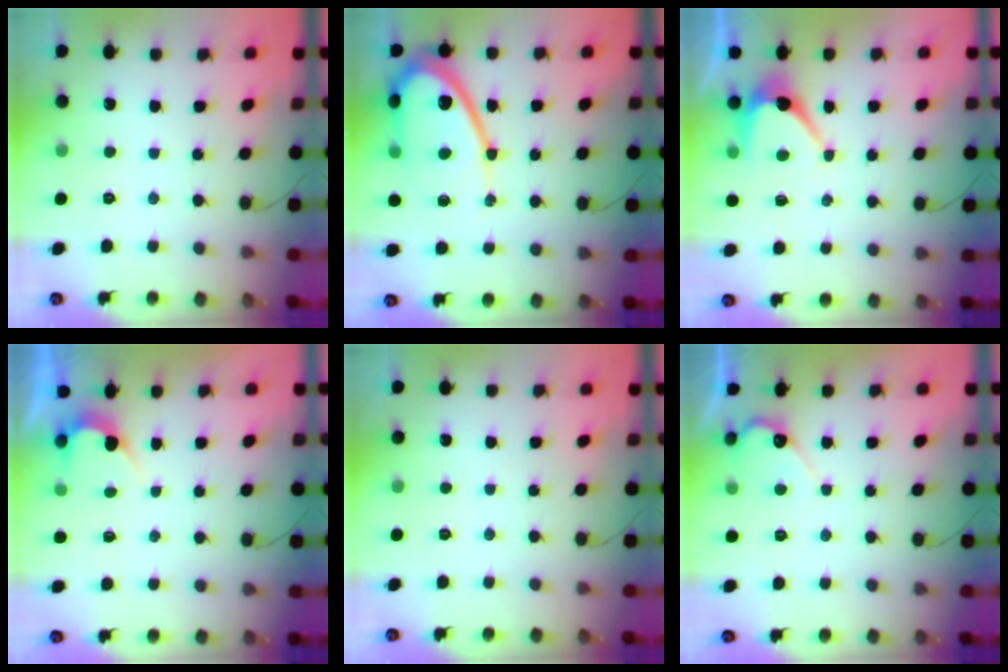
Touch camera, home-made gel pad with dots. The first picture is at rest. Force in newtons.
{"total": 13.8, "press": 13.8, "slide": 1.3}
{"total": 6.8, "press": 6.7, "slide": 0.6}
{"total": 2.7, "press": 2.7, "slide": 0.2}
{"total": 0.0}
{"total": 6.7, "press": 6.7, "slide": 0.5}